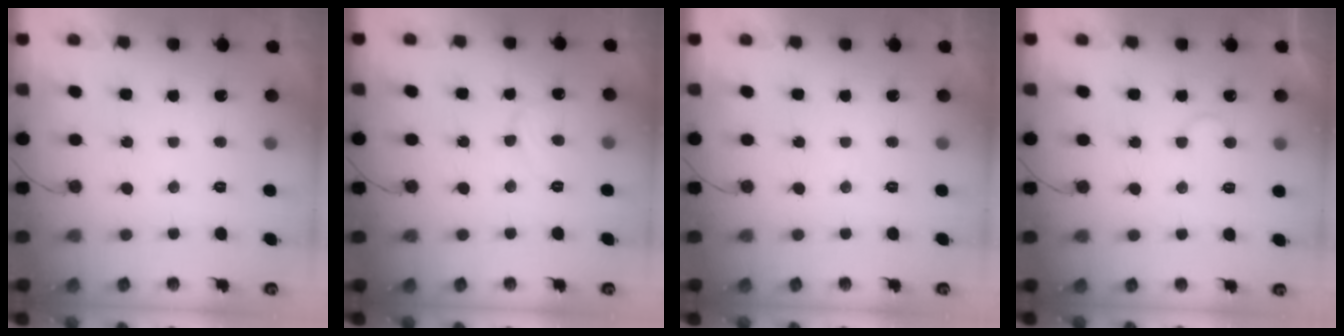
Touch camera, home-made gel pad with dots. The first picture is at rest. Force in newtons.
{"total": 6.1, "press": 6.0, "slide": 0.7}
{"total": 0.0}
{"total": 4.5, "press": 4.5, "slide": 0.5}